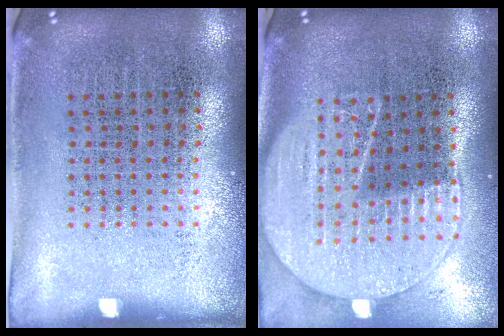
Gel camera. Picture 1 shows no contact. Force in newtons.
{"total": 2.0, "press": 1.8, "slide": 0.9}